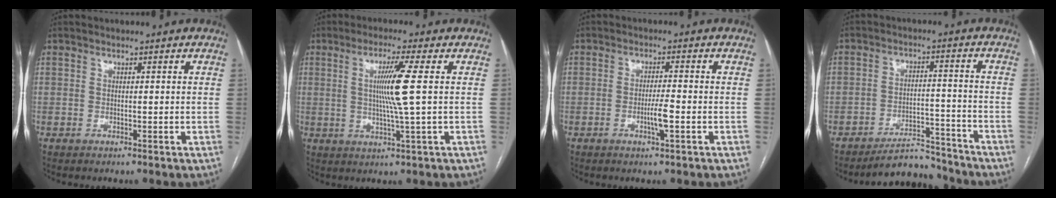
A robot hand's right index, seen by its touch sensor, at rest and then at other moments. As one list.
[{"total": 7.4, "force": [1.1, -1.4, 7.2], "torque": [-0.135, -0.005, 0.024]}, {"total": 3.6, "force": [-1.3, 0.0, 3.3], "torque": [-0.064, -0.004, -0.024]}, {"total": 7.3, "force": [-7.0, 1.8, 0.4], "torque": [0.005, 0.023, -0.113]}]